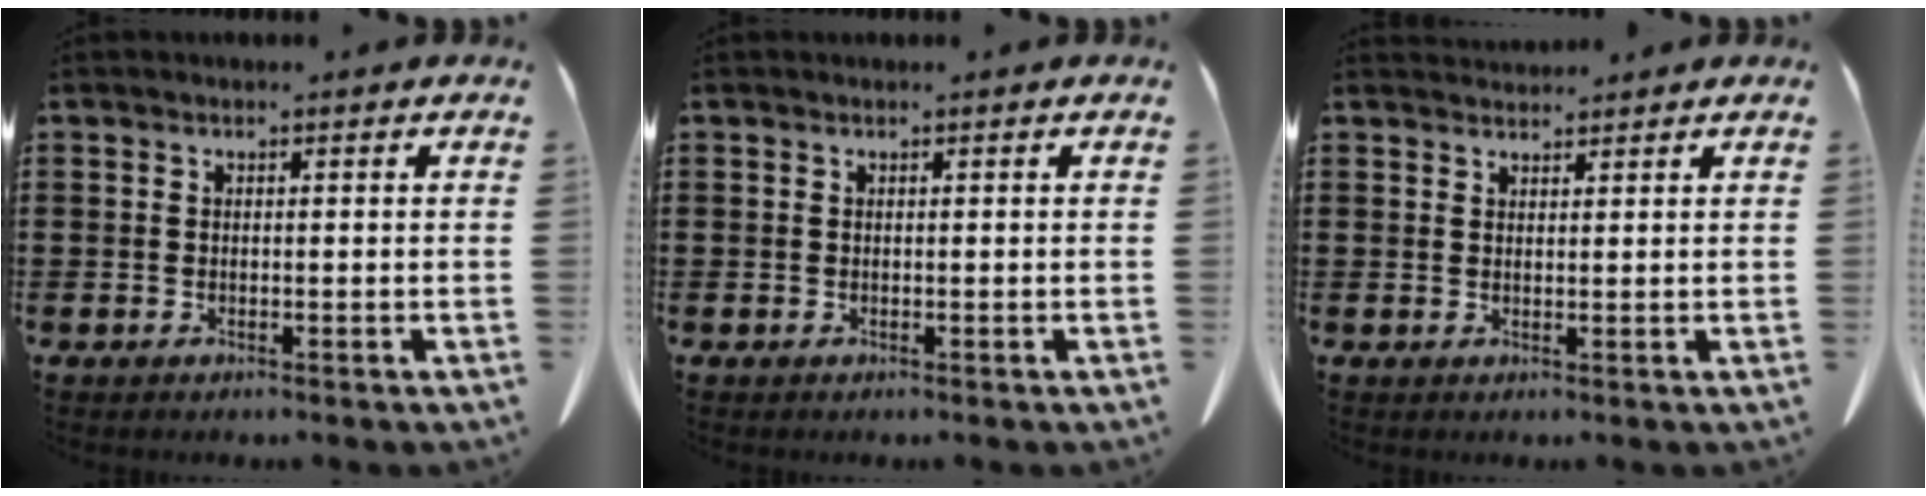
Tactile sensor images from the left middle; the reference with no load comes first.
{"total": 0.0}
{"total": 1.7, "force": [1.7, 0.3, 0.0], "torque": [-0.004, 0.000, 0.033]}